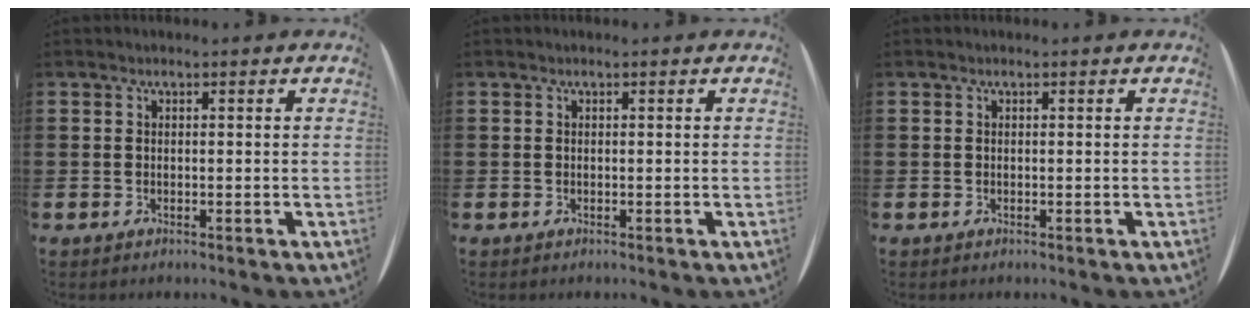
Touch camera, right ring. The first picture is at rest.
{"total": 0.0}
{"total": 0.0}